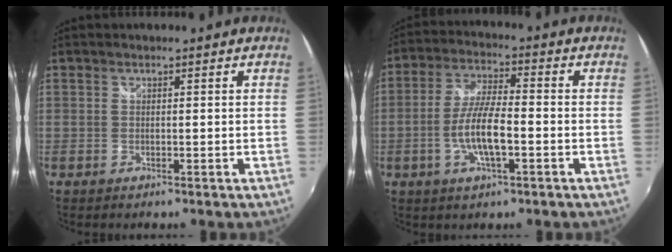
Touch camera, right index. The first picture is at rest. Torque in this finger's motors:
{"motor_torque": [0.39, -0.29, 0.46, 0.15]}